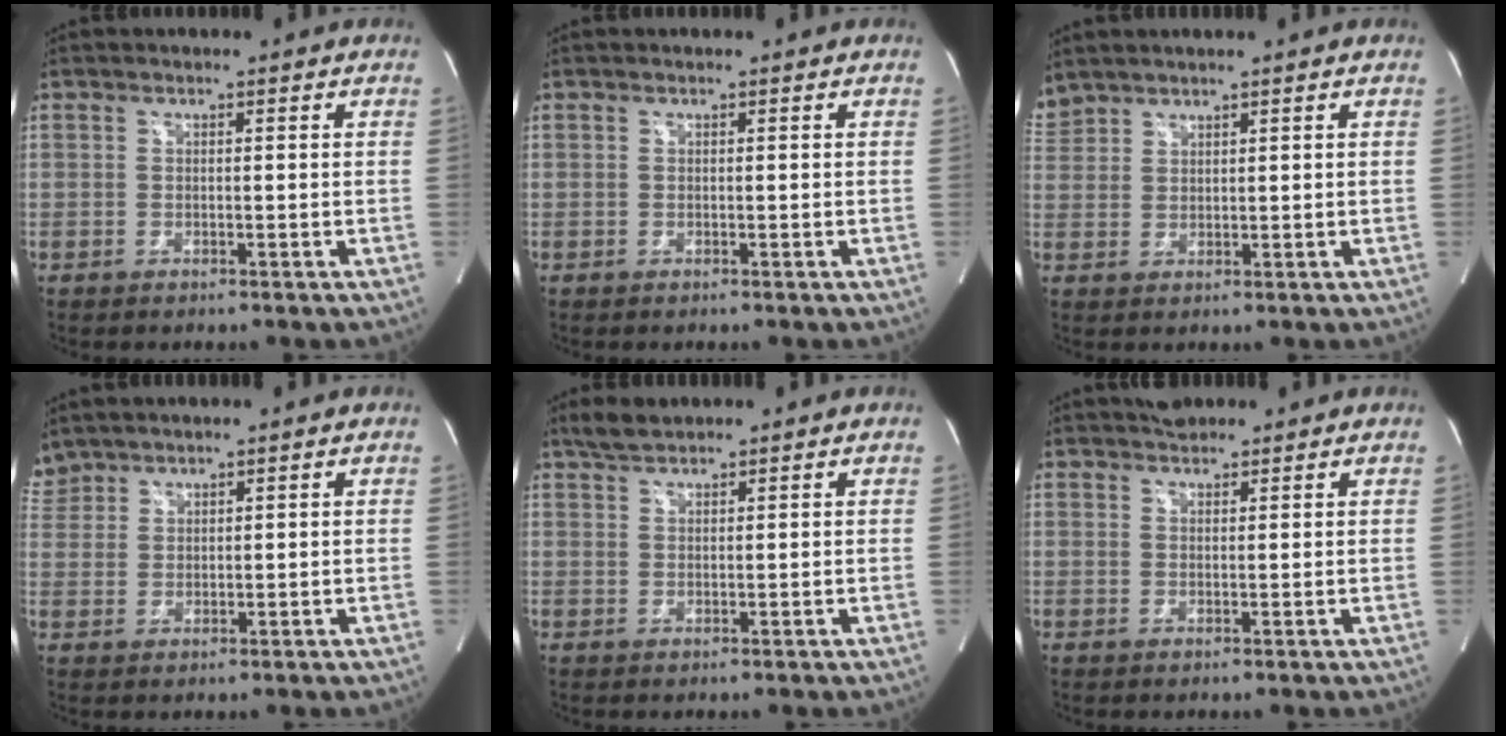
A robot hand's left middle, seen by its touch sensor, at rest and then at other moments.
{"total": 0.0}
{"total": 3.7, "force": [3.6, 0.9, 0.5], "torque": [-0.027, 0.022, 0.083]}
{"total": 4.0, "force": [3.7, 1.5, -0.1], "torque": [-0.006, 0.018, 0.080]}
{"total": 2.9, "force": [2.6, 0.7, 1.1], "torque": [-0.027, 0.012, 0.052]}
{"total": 2.6, "force": [2.4, 1.0, 0.6], "torque": [-0.013, 0.014, 0.039]}